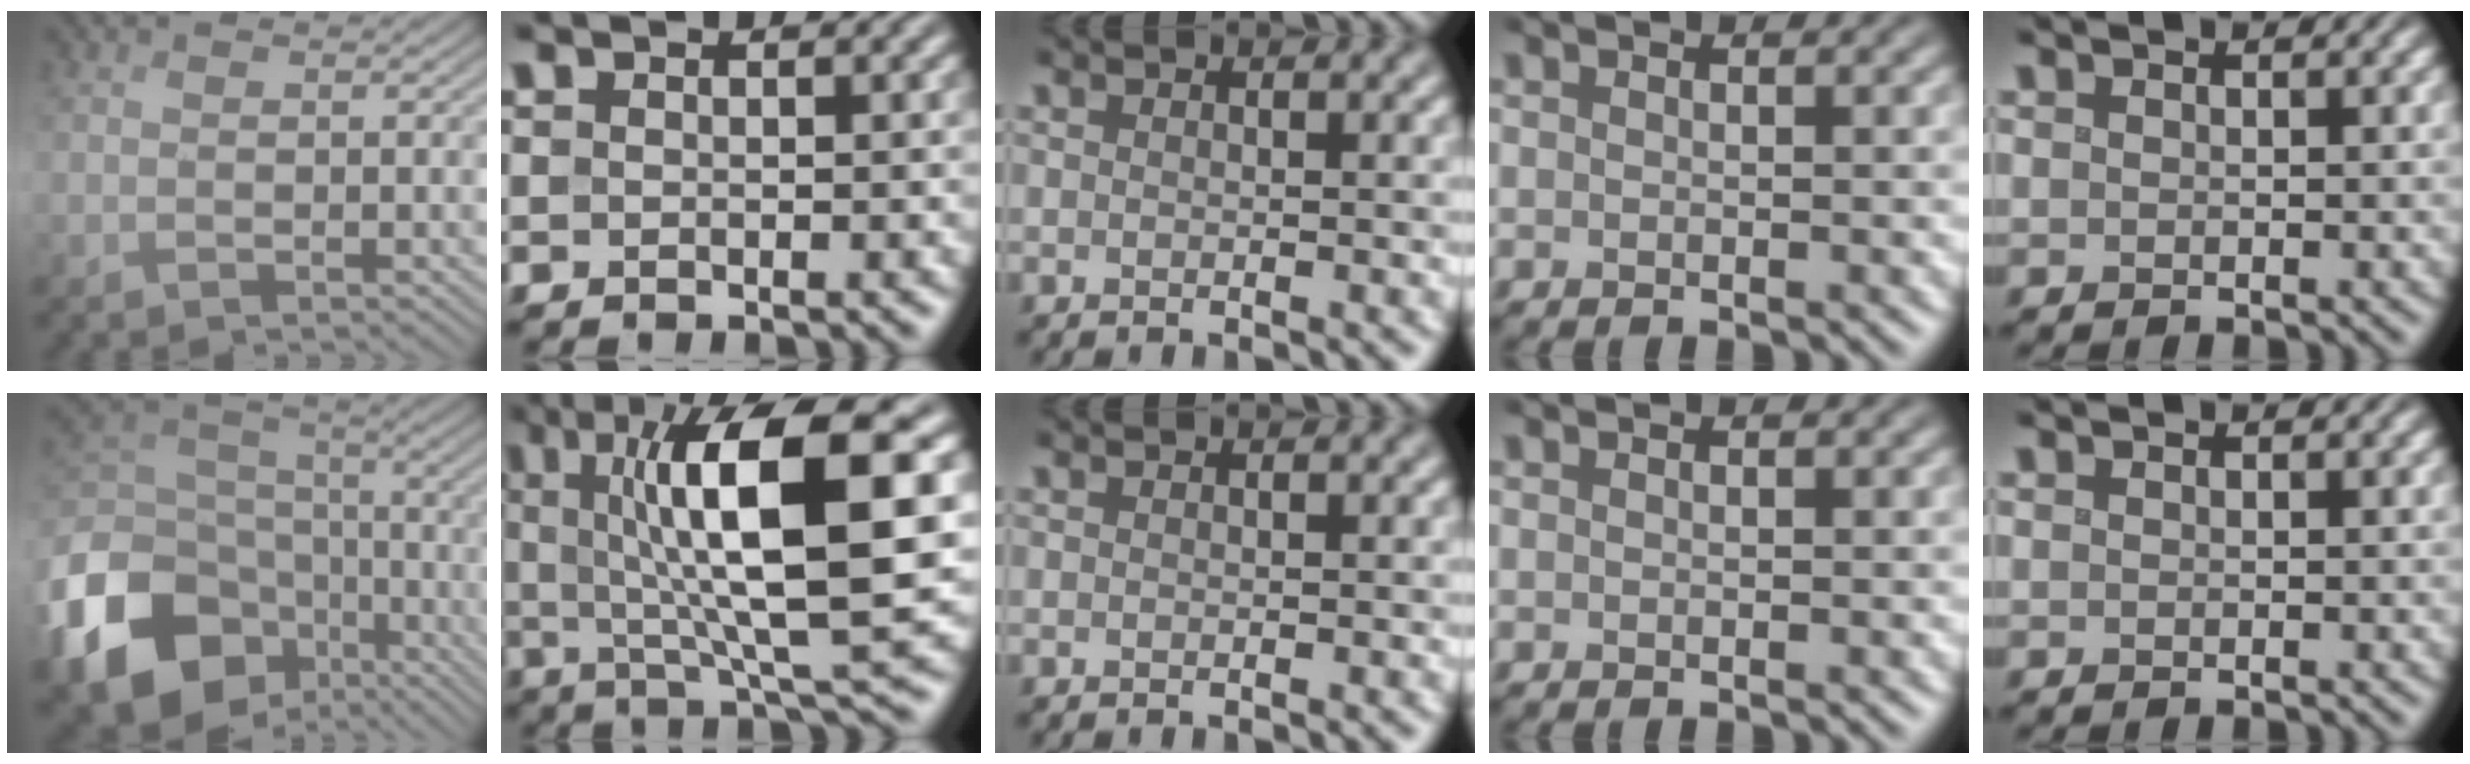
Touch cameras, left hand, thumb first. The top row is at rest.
{"thumb": {"total": 19.3, "force": [-9.4, 14.4, 8.8], "torque": [-0.255, -0.045, -0.154]}, "index": {"total": 12.6, "force": [2.7, 3.0, 12.0], "torque": [-0.178, 0.008, 0.045]}}